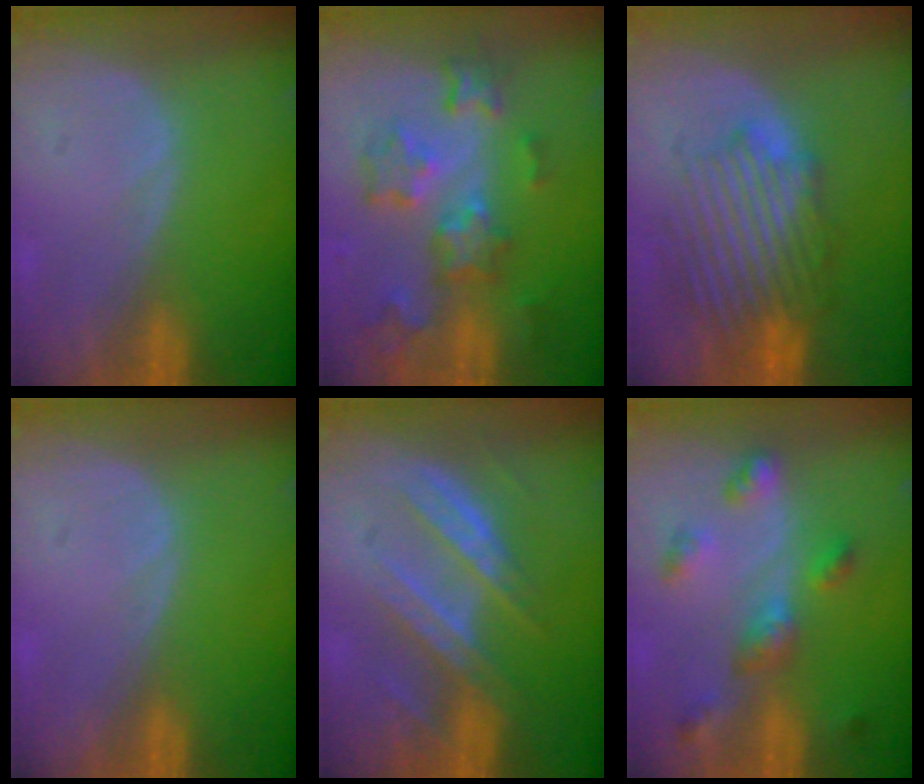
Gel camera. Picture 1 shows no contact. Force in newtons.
{"total": 9.2, "press": 8.1, "slide": 4.3}
{"total": 8.9, "press": 8.7, "slide": 1.5}
{"total": 0.0}
{"total": 7.5, "press": 7.2, "slide": 1.9}
{"total": 6.3, "press": 5.8, "slide": 2.4}